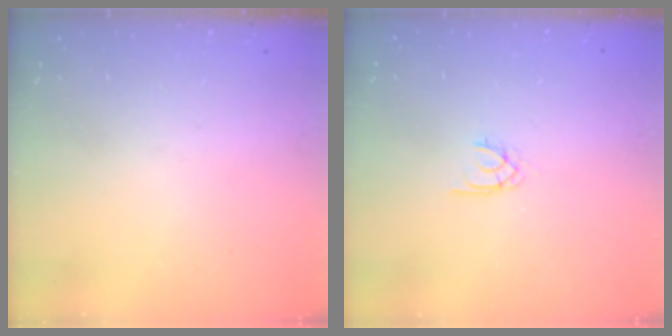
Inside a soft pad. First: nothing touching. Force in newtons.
{"total": 1.8, "press": 1.8, "slide": 0.3}